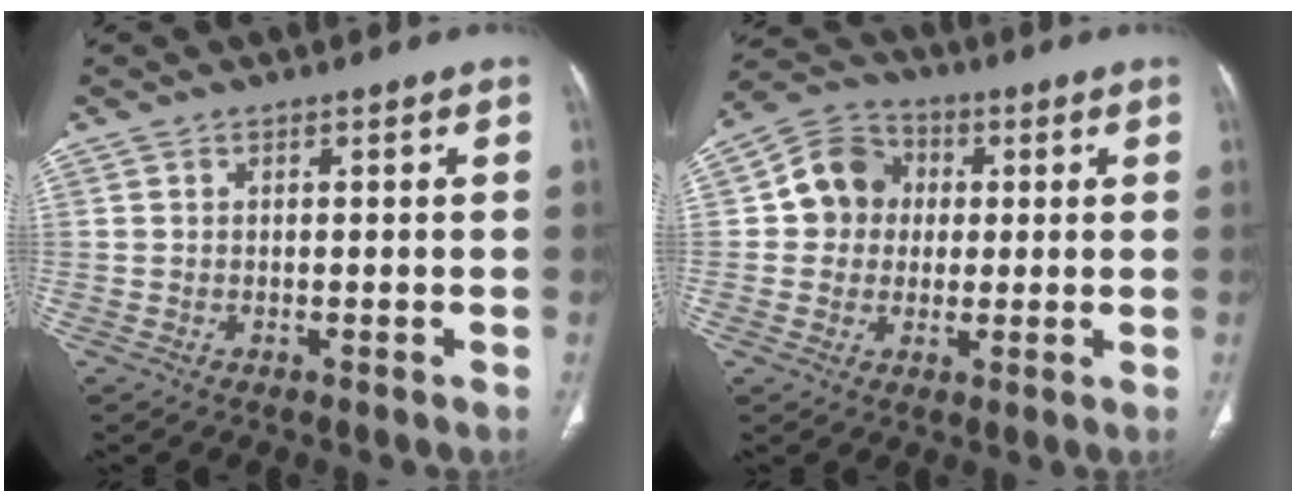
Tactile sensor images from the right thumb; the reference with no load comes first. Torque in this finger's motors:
{"motor_torque": [-0.35, 0.59, -0.08, -0.25, 0.03]}